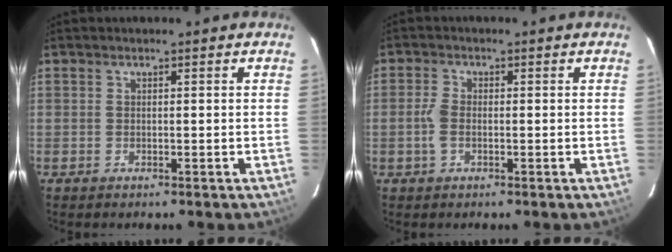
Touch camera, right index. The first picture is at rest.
{"total": 2.8, "force": [-0.7, 1.5, 2.3], "torque": [-0.057, 0.003, -0.014]}